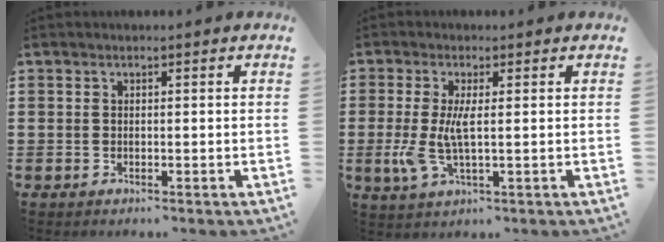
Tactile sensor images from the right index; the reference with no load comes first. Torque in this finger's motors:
{"motor_torque": [1.26, -0.18, 0.30, 0.17]}